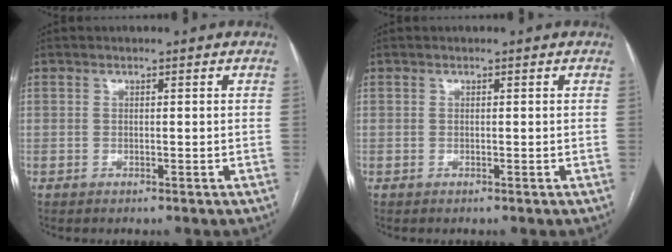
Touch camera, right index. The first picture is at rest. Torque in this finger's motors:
{"motor_torque": [0.00, 0.00, 0.00, 0.00]}